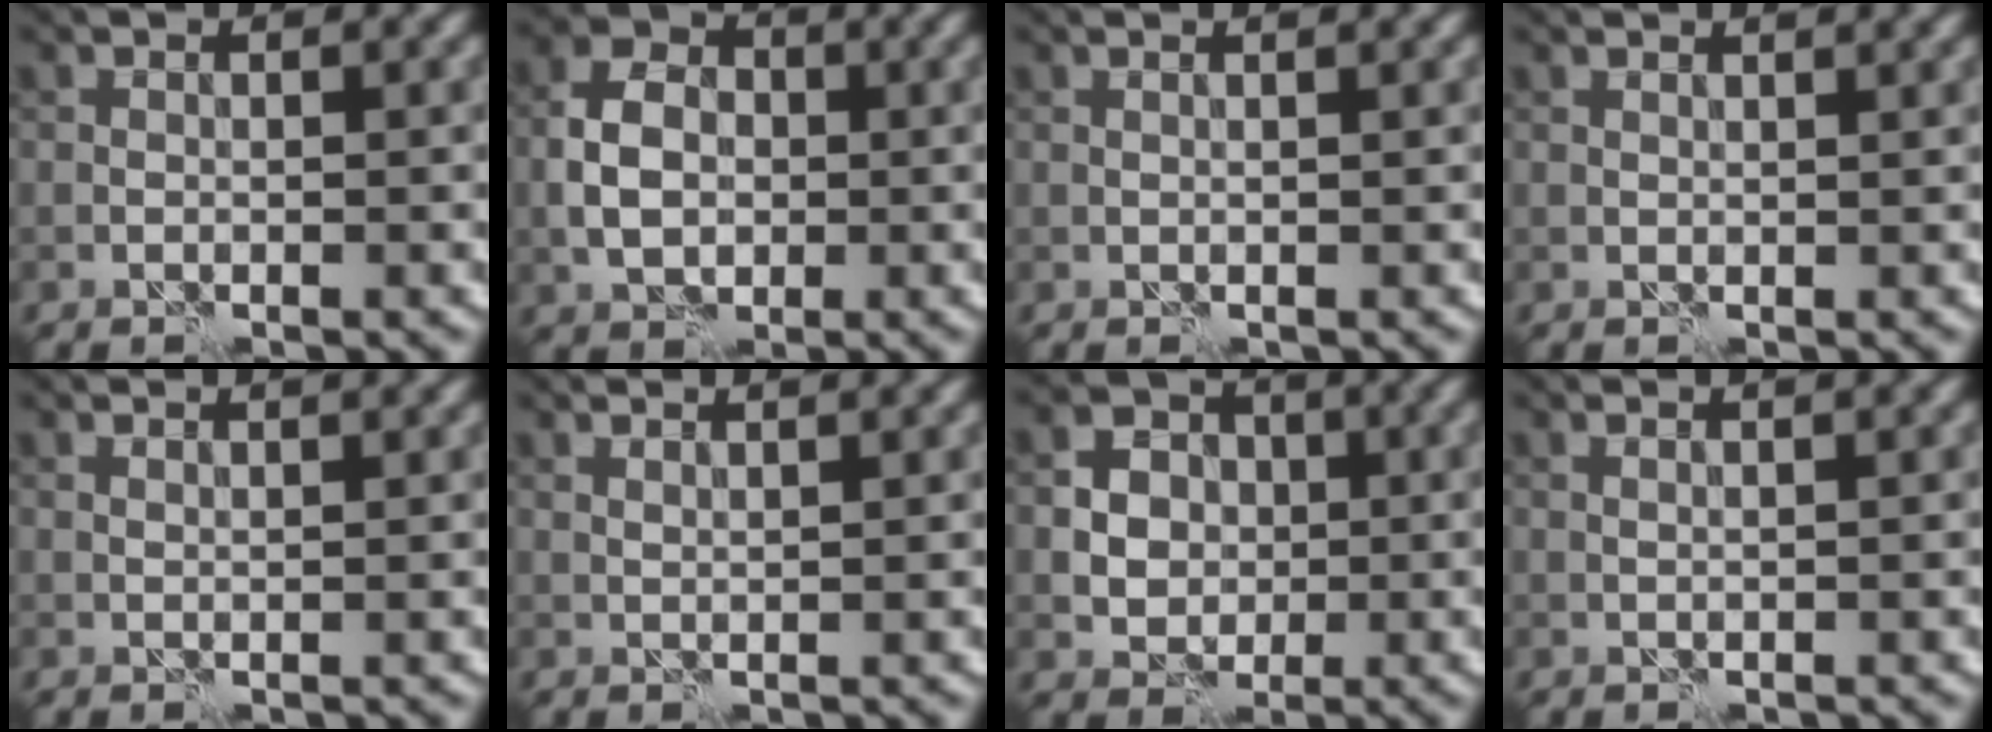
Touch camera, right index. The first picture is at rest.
{"total": 4.9, "force": [-0.6, 3.6, 3.2], "torque": [-0.062, 0.006, -0.014]}
{"total": 2.0, "force": [1.3, 0.8, 1.4], "torque": [-0.004, 0.004, -0.006]}
{"total": 2.2, "force": [1.7, 0.7, 1.3], "torque": [-0.010, 0.004, 0.006]}
{"total": 3.4, "force": [2.4, 1.2, 2.0], "torque": [-0.013, 0.023, 0.006]}
{"total": 4.1, "force": [2.8, 1.5, 2.5], "torque": [-0.022, 0.032, 0.012]}
{"total": 4.2, "force": [-0.1, 3.6, 2.1], "torque": [-0.030, 0.004, -0.012]}
{"total": 3.8, "force": [2.3, 1.6, 2.6], "torque": [-0.020, 0.029, 0.003]}